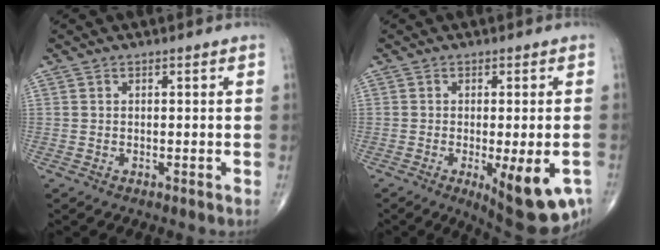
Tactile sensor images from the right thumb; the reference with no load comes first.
{"total": 13.0, "force": [-5.0, 3.9, 11.3], "torque": [-0.115, -0.005, -0.057]}